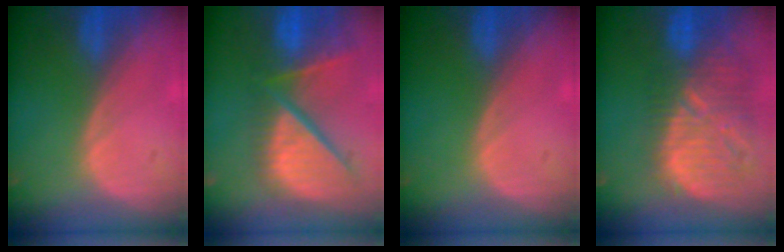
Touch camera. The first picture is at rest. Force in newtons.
{"total": 13.1, "press": 10.8, "slide": 7.3}
{"total": 0.0}
{"total": 12.8, "press": 11.3, "slide": 6.2}